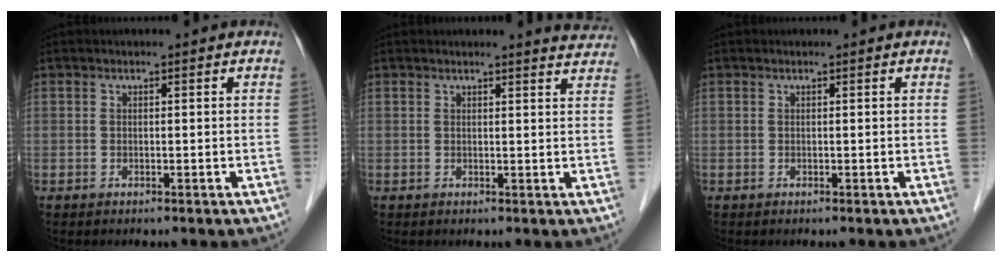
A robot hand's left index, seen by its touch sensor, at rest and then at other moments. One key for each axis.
{"total": 4.0, "fx": 4.0, "fy": 0.1, "fz": 0.5, "tx": -0.008, "ty": -0.022, "tz": 0.022}
{"total": 0.0}